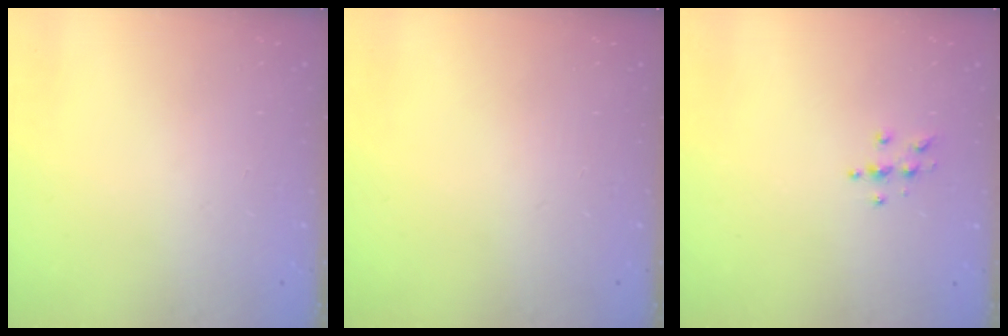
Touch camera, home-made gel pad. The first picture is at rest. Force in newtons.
{"total": 0.0}
{"total": 5.0, "press": 4.9, "slide": 0.6}